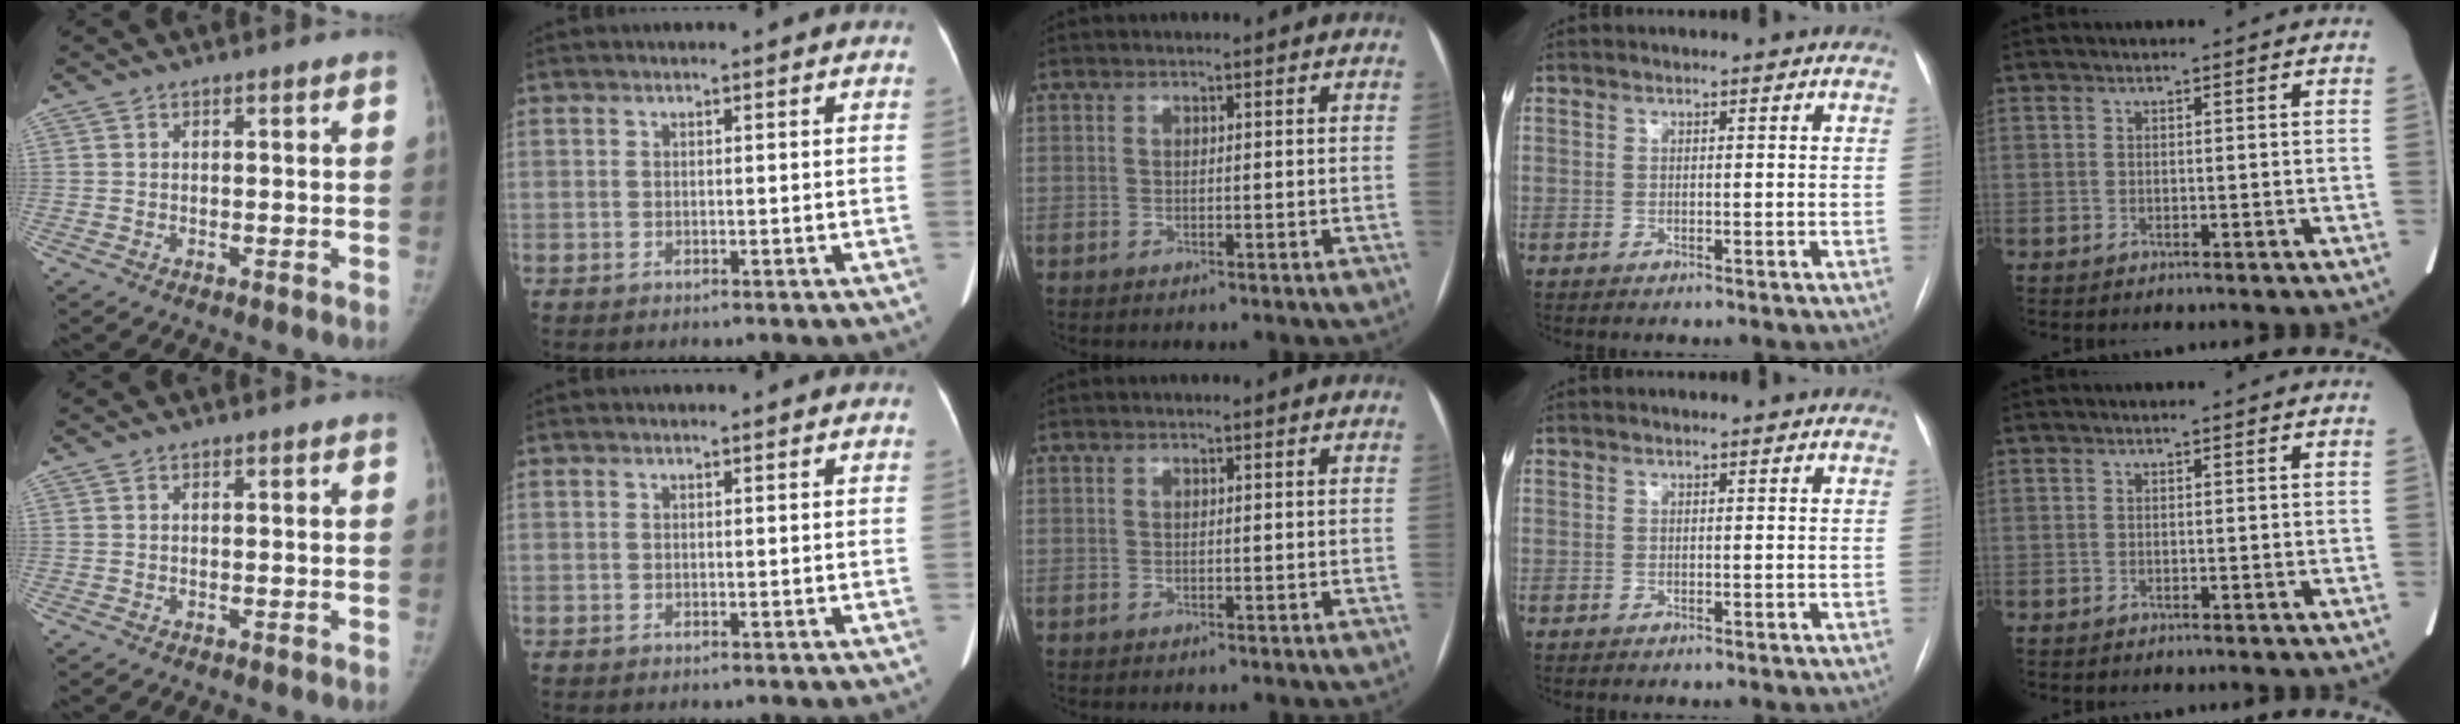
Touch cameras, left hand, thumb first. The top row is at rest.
{}